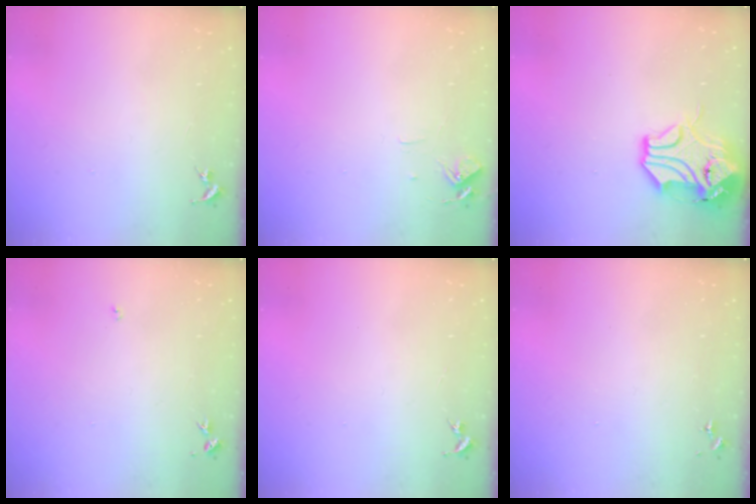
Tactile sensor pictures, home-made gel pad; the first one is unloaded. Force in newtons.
{"total": 6.2, "press": 6.2, "slide": 0.5}
{"total": 13.7, "press": 13.5, "slide": 1.8}
{"total": 3.0, "press": 3.0, "slide": 0.4}
{"total": 0.0}
{"total": 0.0}